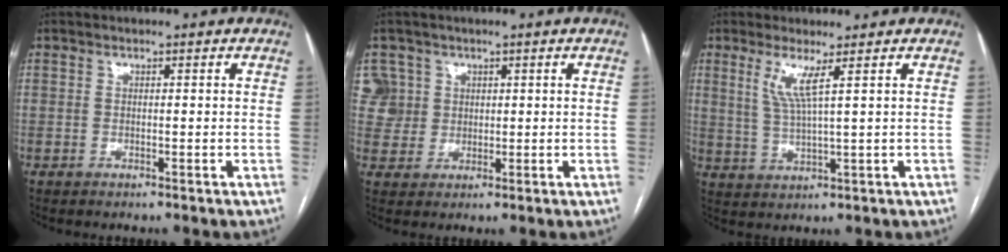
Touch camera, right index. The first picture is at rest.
{"total": 5.3, "force": [1.9, 4.9, -0.4], "torque": [0.021, 0.014, 0.044]}
{"total": 4.6, "force": [2.1, -0.5, 4.1], "torque": [-0.089, -0.008, 0.047]}